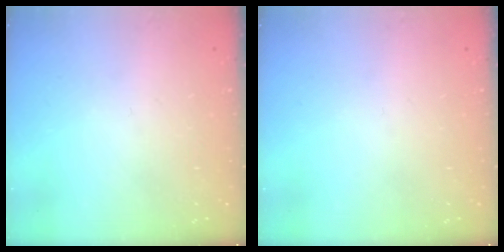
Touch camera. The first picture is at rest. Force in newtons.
{"total": 0.0}